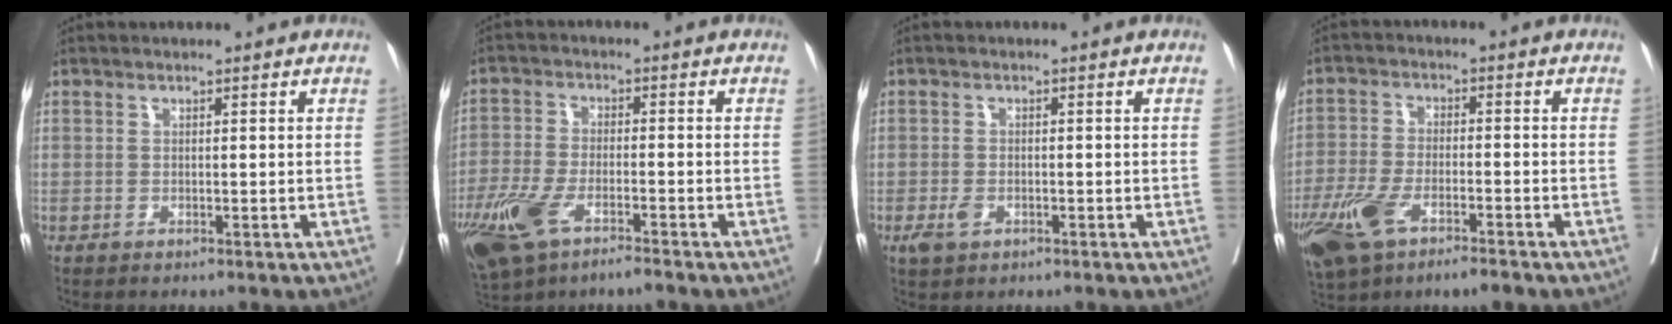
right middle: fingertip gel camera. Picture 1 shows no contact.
{"total": 10.7, "force": [-6.7, 3.7, 7.5], "torque": [-0.153, -0.011, -0.123]}
{"total": 2.4, "force": [-1.1, 1.4, 1.6], "torque": [-0.033, 0.000, -0.014]}
{"total": 11.3, "force": [-6.7, 4.0, 8.2], "torque": [-0.168, -0.009, -0.118]}